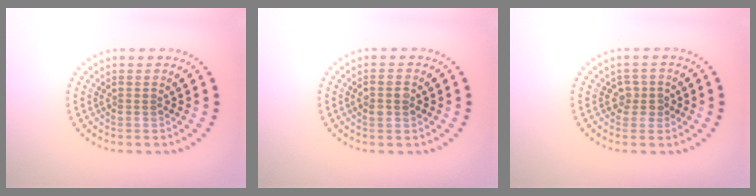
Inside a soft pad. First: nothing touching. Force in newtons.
{"total": 1.5, "press": 1.5, "slide": 0.2}
{"total": 1.5, "press": 1.3, "slide": 0.7}